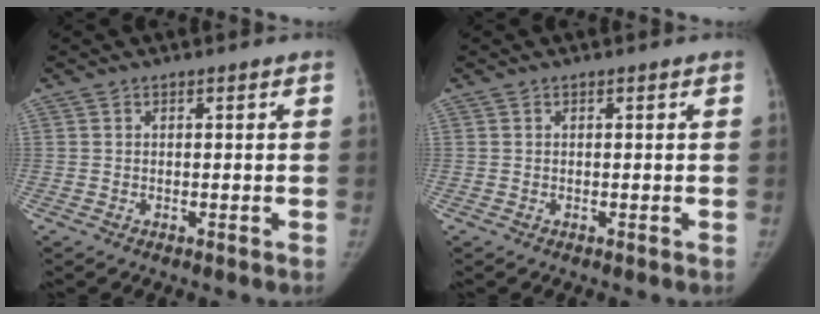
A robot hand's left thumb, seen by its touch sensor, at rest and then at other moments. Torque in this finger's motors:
{"motor_torque": [0.00, 0.00, 0.06, -0.16, 0.00]}